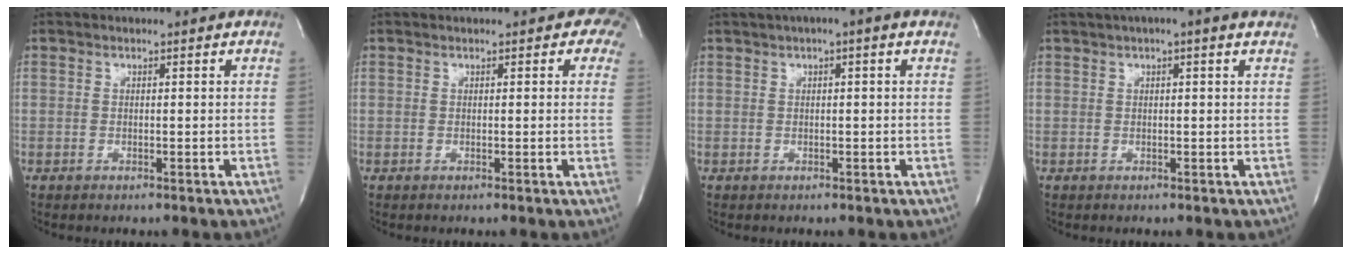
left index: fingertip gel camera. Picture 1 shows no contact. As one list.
[{"total": 3.0, "force": [1.7, 1.8, 1.7], "torque": [0.003, 0.007, 0.011]}, {"total": 2.9, "force": [1.3, -0.1, 2.6], "torque": [-0.044, 0.015, 0.015]}, {"total": 4.4, "force": [2.8, 0.3, 3.4], "torque": [-0.054, 0.025, 0.033]}]